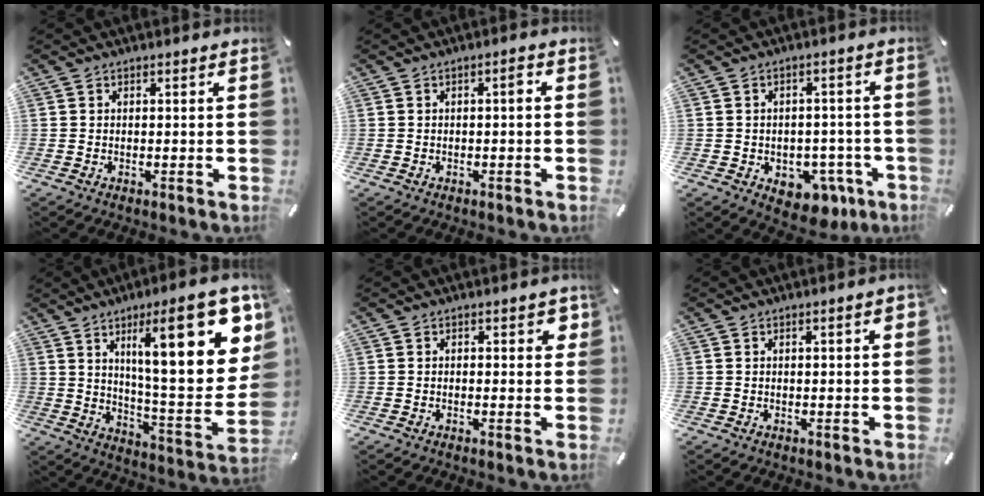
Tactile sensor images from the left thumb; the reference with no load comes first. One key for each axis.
{"total": 2.0, "fx": -0.3, "fy": 0.5, "fz": 1.9, "tx": -0.036, "ty": 0.008, "tz": -0.009}
{"total": 7.7, "fx": -2.8, "fy": 5.8, "fz": 4.2, "tx": -0.047, "ty": 0.015, "tz": -0.042}
{"total": 27.2, "fx": 10.8, "fy": 8.7, "fz": 23.4, "tx": -0.326, "ty": -0.068, "tz": 0.167}
{"total": 2.1, "fx": 0.3, "fy": 1.0, "fz": 1.8, "tx": -0.021, "ty": 0.000, "tz": 0.000}
{"total": 2.5, "fx": 0.3, "fy": 0.4, "fz": 2.4, "tx": -0.034, "ty": -0.002, "tz": 0.003}